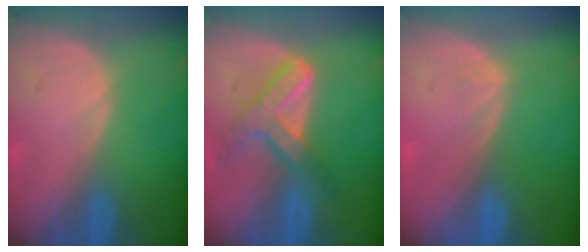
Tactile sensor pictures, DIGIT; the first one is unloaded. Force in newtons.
{"total": 7.3, "press": 6.2, "slide": 3.8}
{"total": 0.6, "press": 0.4, "slide": 0.5}